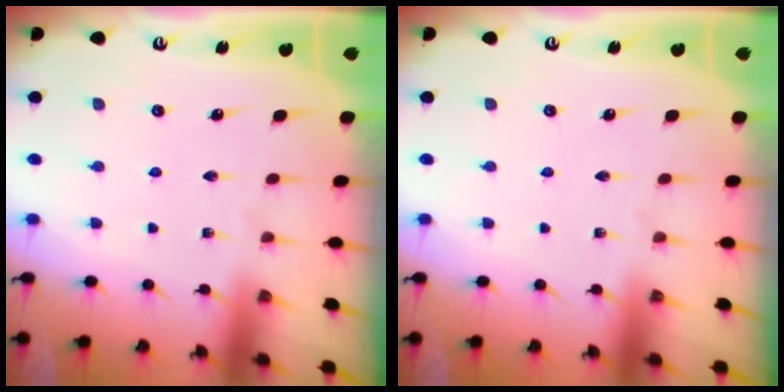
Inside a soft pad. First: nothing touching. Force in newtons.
{"total": 0.0}